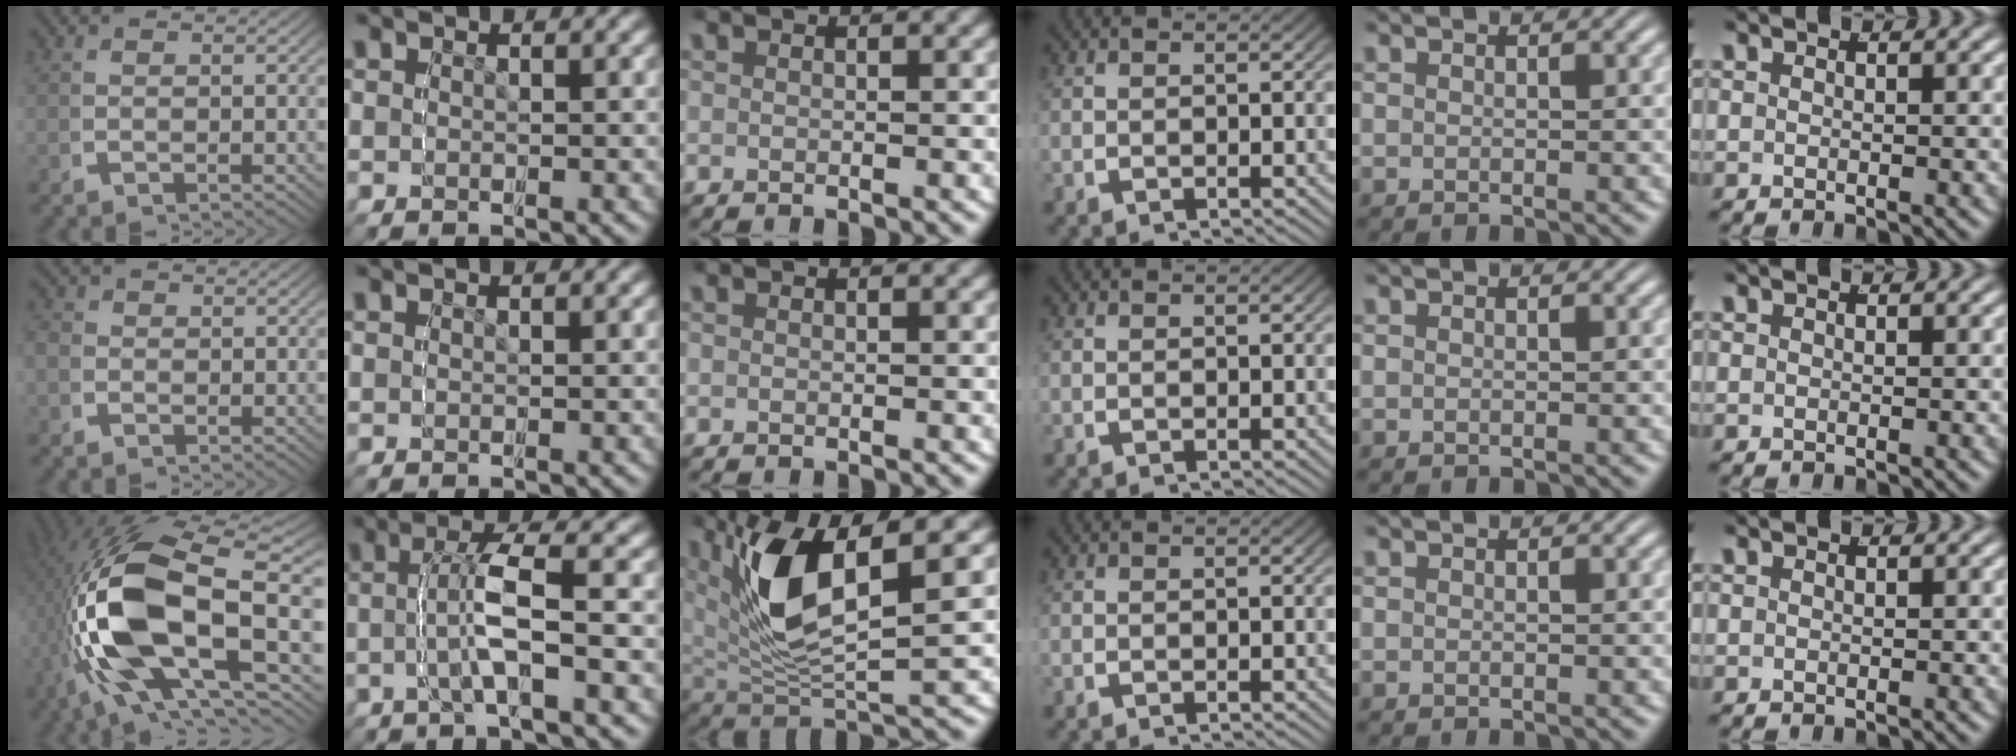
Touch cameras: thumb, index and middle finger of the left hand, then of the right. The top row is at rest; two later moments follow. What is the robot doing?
{"motion": "grasp_and_lifting", "object": "button"}